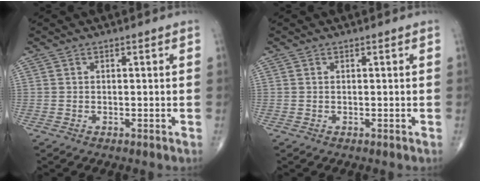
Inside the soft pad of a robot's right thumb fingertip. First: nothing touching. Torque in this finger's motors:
{"motor_torque": [0.39, 0.53, -0.04, -0.05, -0.02]}